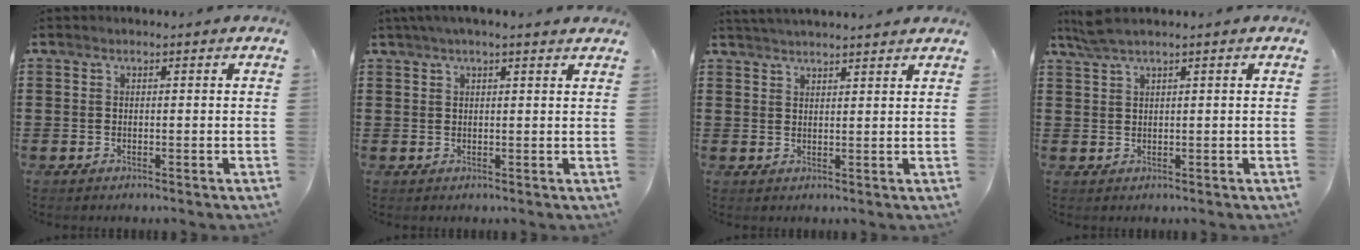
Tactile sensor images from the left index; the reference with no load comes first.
{"total": 2.3, "force": [1.8, 0.0, 1.4], "torque": [-0.032, 0.005, 0.033]}
{"total": 2.5, "force": [2.5, -0.3, 0.3], "torque": [-0.011, -0.003, 0.048]}
{"total": 2.4, "force": [1.6, 0.0, 1.8], "torque": [-0.036, 0.000, 0.029]}